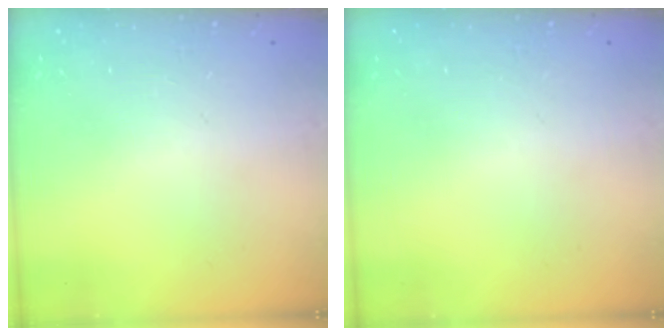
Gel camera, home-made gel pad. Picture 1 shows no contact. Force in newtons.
{"total": 0.0}